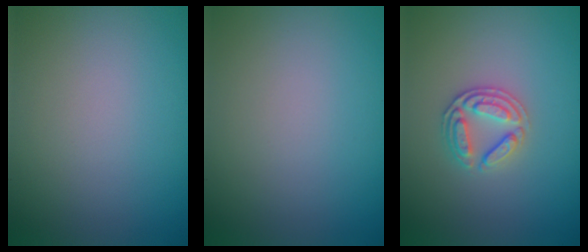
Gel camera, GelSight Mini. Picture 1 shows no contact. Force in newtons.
{"total": 0.0}
{"total": 2.6, "press": 2.5, "slide": 0.6}